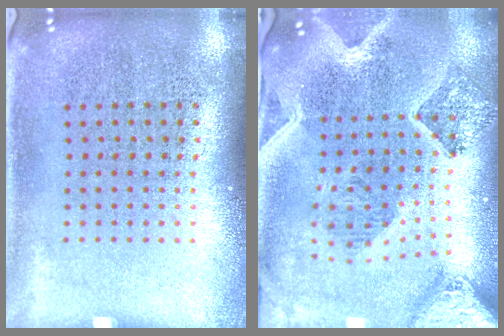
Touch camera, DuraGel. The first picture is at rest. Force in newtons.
{"total": 2.3, "press": 2.1, "slide": 1.0}